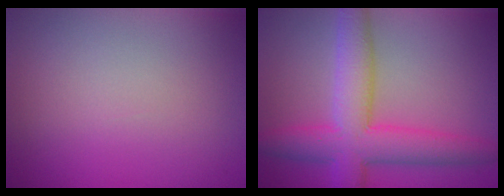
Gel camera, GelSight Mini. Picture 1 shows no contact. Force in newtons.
{"total": 7.4, "press": 7.4, "slide": 0.0}